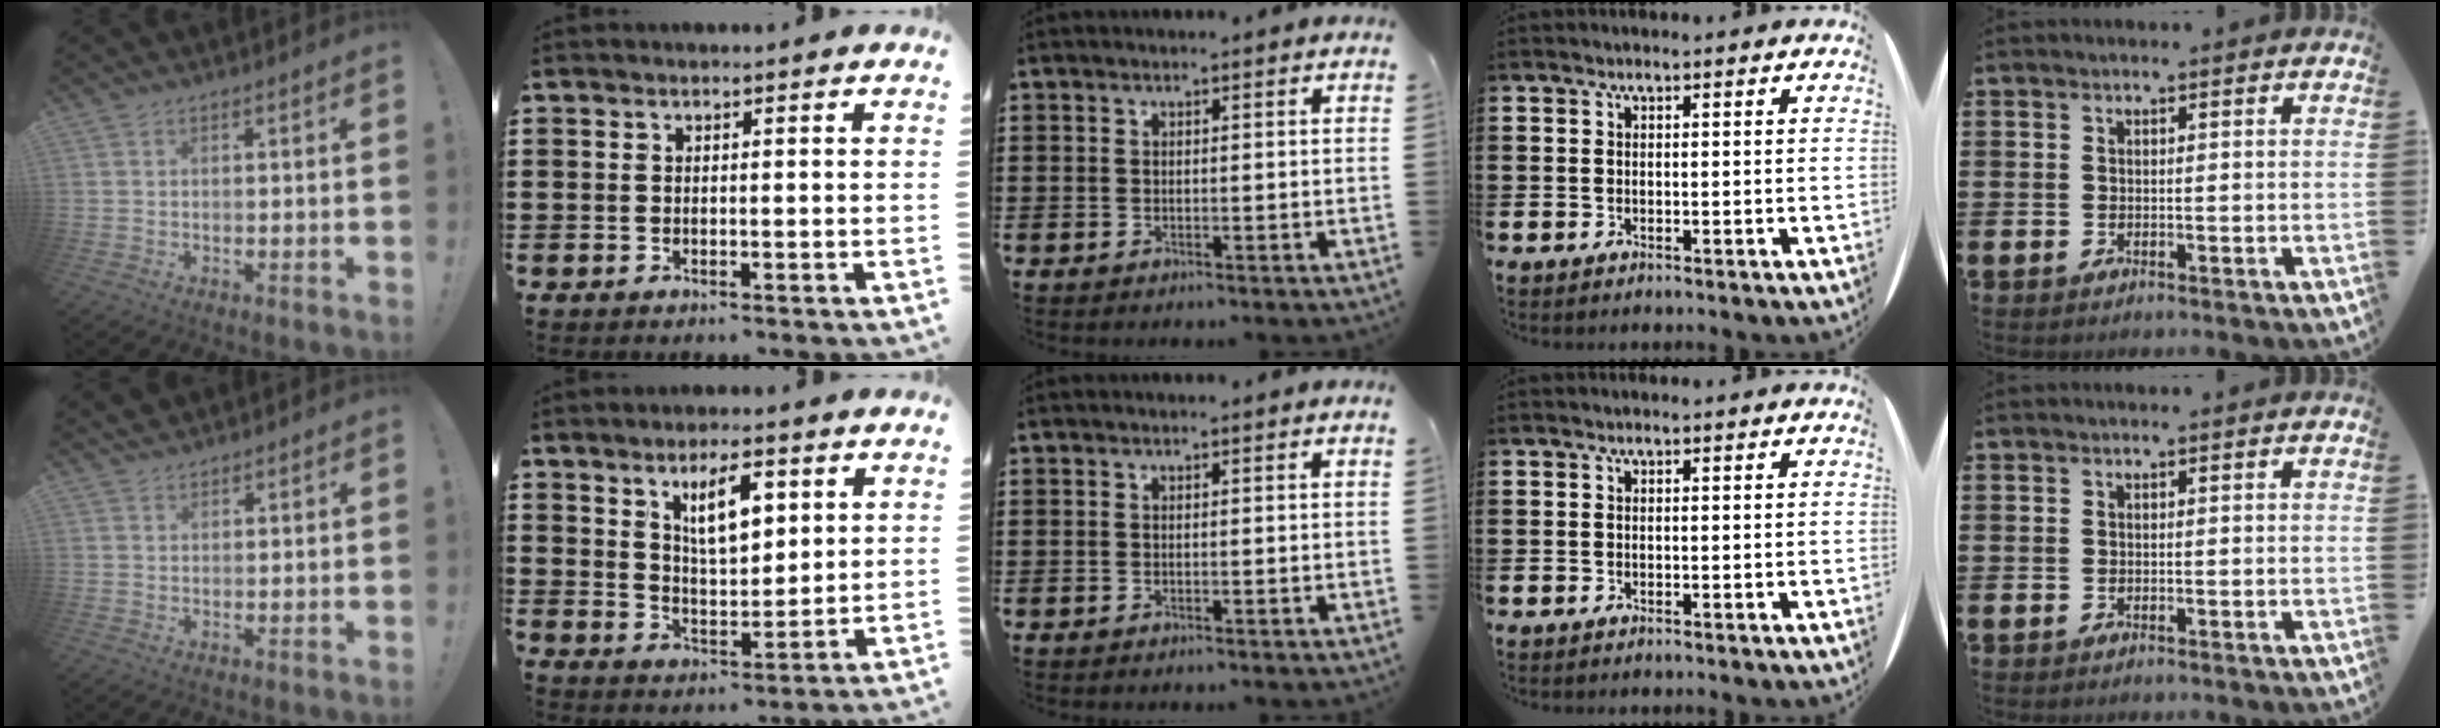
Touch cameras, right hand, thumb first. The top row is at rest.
{"thumb": {"total": 1.9, "force": [1.7, 0.8, 0.1], "torque": [-0.004, -0.009, 0.033]}, "index": {"total": 7.5, "force": [3.4, 3.0, 6.0], "torque": [-0.104, -0.001, 0.054]}}